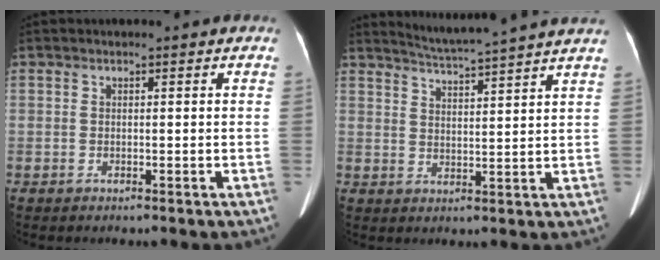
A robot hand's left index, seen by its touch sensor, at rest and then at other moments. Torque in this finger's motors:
{"motor_torque": [0.13, -0.13, -0.03, 0.00]}